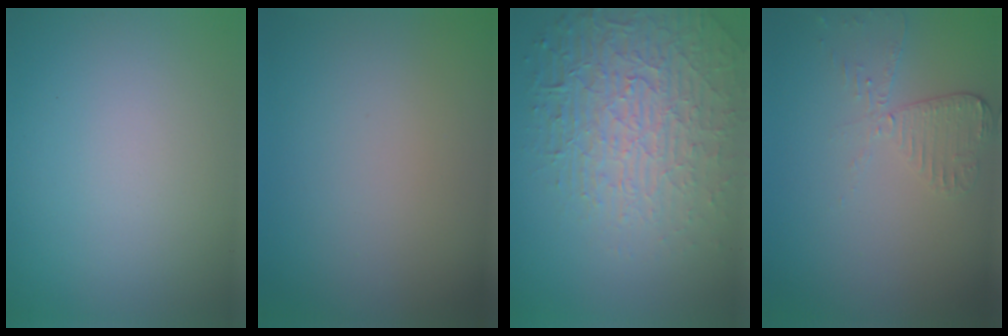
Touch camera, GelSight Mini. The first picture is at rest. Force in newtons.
{"total": 0.0}
{"total": 7.4, "press": 5.4, "slide": 5.0}
{"total": 2.0, "press": 1.9, "slide": 0.6}